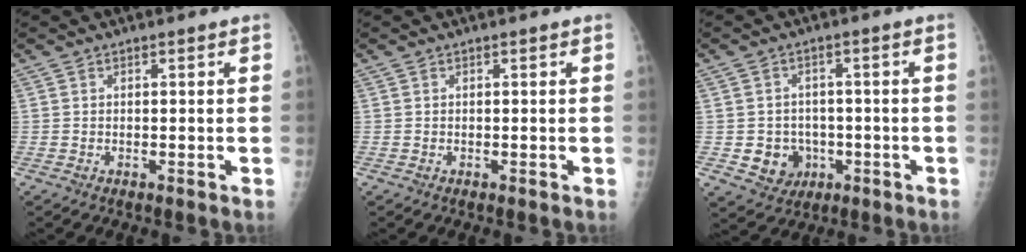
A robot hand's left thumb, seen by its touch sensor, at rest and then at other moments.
{"total": 0.0}
{"total": 6.8, "force": [-1.8, 6.1, 2.3], "torque": [-0.005, 0.010, -0.018]}